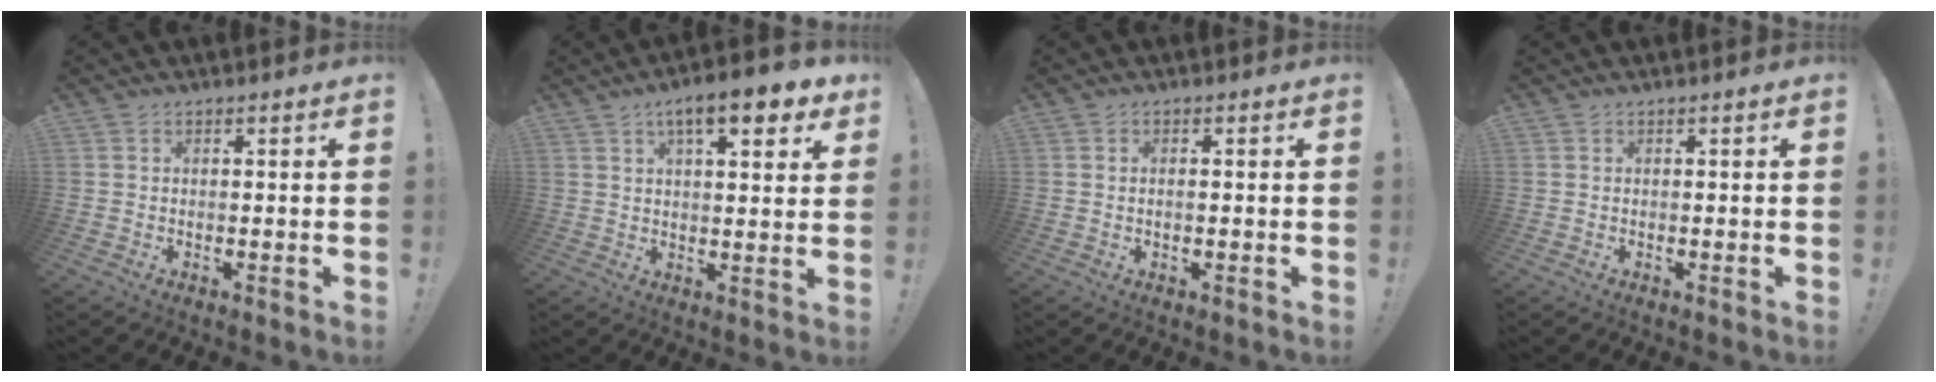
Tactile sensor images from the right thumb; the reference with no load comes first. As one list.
[{"total": 10.7, "force": [5.6, 3.0, 8.6], "torque": [-0.113, -0.025, 0.087]}, {"total": 1.2, "force": [-0.3, 0.3, 1.1], "torque": [-0.016, -0.001, -0.006]}, {"total": 0.0}]